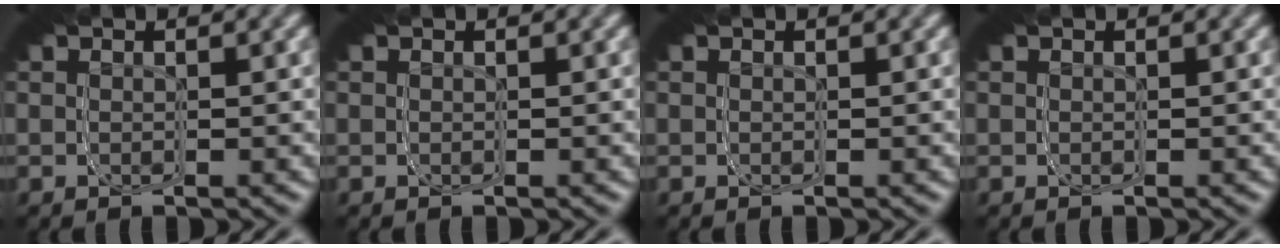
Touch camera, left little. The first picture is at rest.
{"total": 0.0}
{"total": 0.0}
{"total": 0.0}